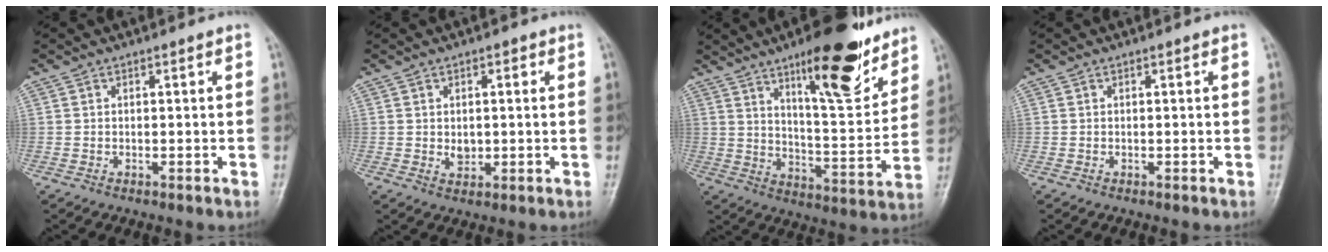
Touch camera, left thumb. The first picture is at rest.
{"total": 3.1, "force": [0.2, 2.5, 1.9], "torque": [-0.012, -0.003, 0.005]}
{"total": 18.5, "force": [11.7, 5.2, 13.4], "torque": [-0.161, -0.070, 0.184]}
{"total": 0.0}